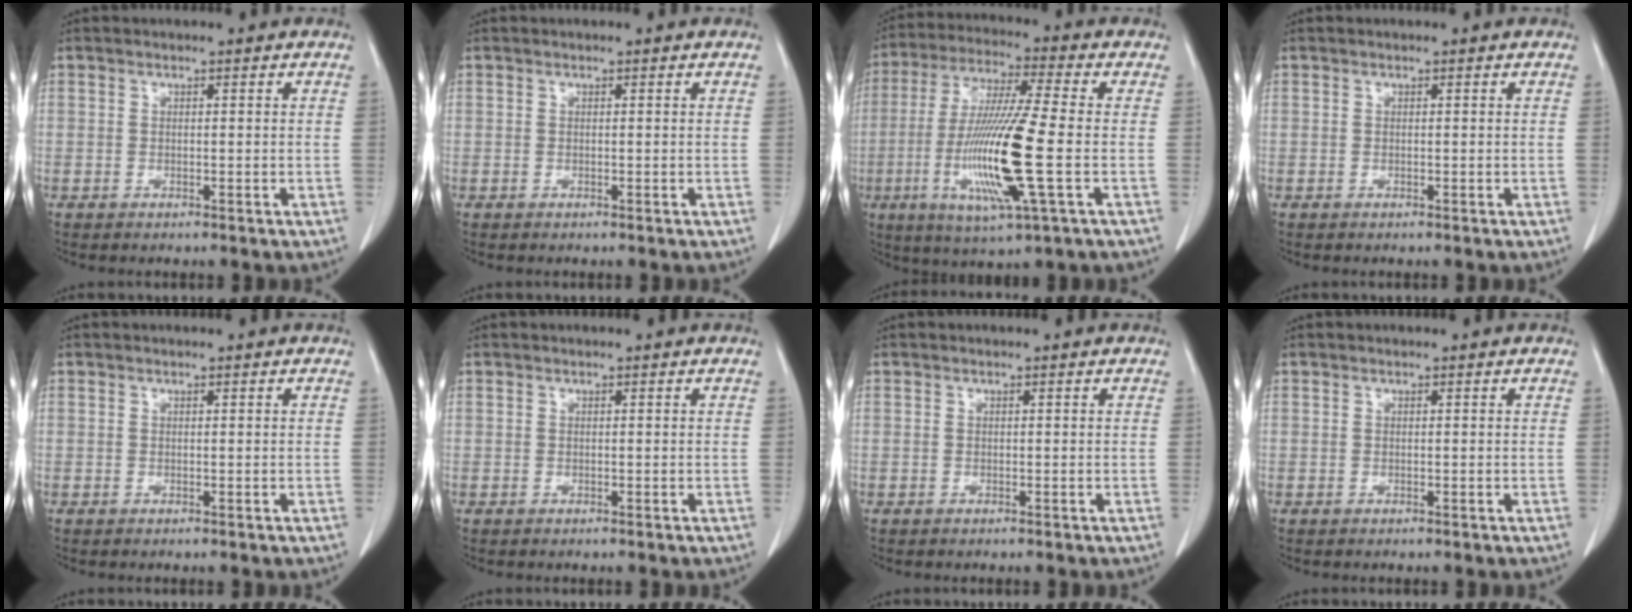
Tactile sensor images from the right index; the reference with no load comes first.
{"total": 0.0}
{"total": 16.2, "force": [-3.4, 0.3, 15.8], "torque": [-0.322, -0.019, -0.067]}
{"total": 0.0}
{"total": 0.0}
{"total": 0.0}
{"total": 0.0}
{"total": 0.0}